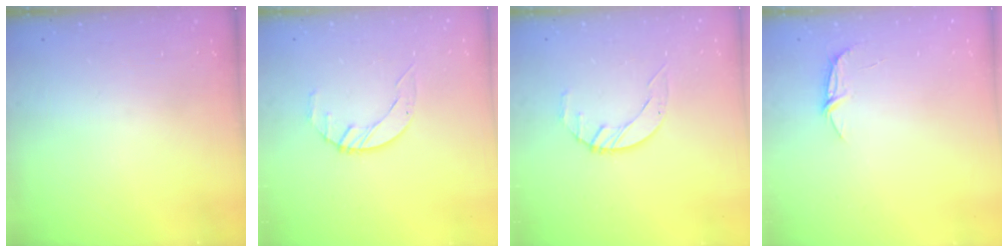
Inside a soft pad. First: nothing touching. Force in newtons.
{"total": 3.2, "press": 3.2, "slide": 0.4}
{"total": 3.2, "press": 3.2, "slide": 0.4}
{"total": 5.6, "press": 5.6, "slide": 0.4}